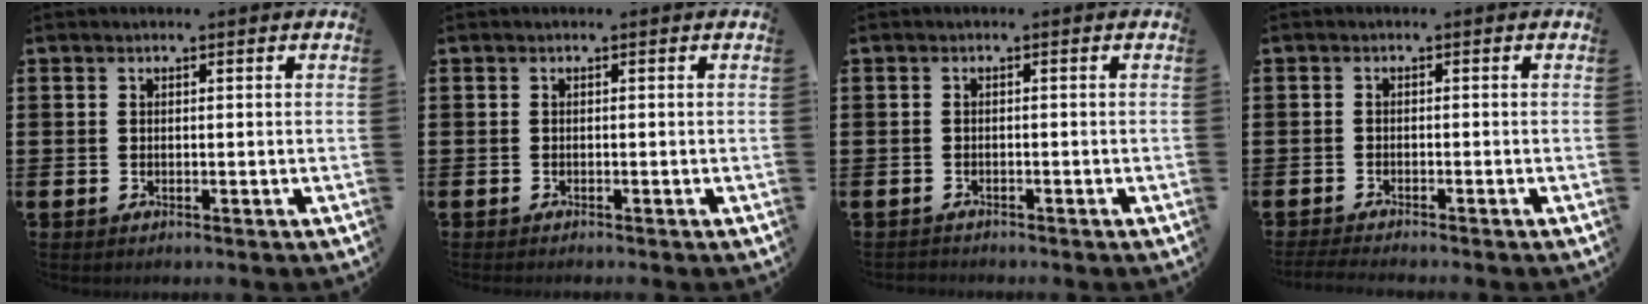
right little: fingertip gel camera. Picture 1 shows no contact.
{"total": 0.0}
{"total": 0.6, "force": [-0.6, 0.1, -0.1], "torque": [0.000, -0.002, -0.013]}
{"total": 1.1, "force": [-1.0, -0.1, 0.5], "torque": [-0.007, 0.003, -0.019]}